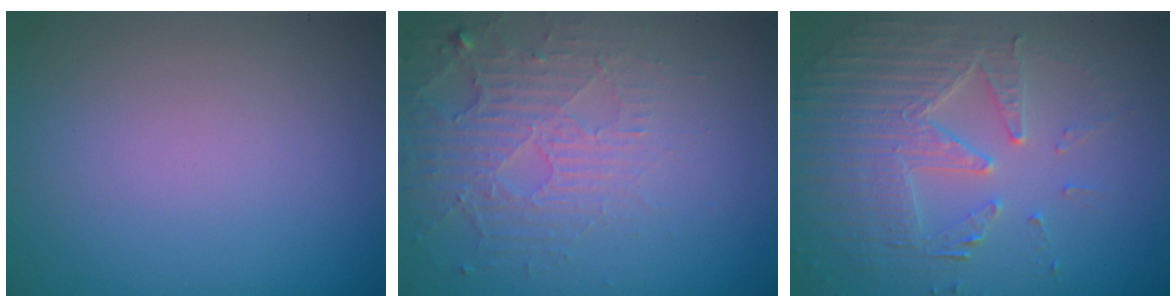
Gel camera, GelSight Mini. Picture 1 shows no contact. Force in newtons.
{"total": 5.2, "press": 3.4, "slide": 4.0}
{"total": 4.9, "press": 4.3, "slide": 2.3}